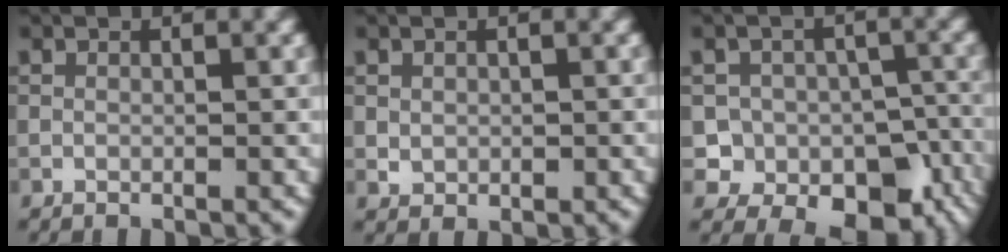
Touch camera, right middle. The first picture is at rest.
{"total": 1.1, "force": [0.2, 1.0, 0.5], "torque": [-0.008, -0.004, 0.006]}
{"total": 10.4, "force": [-5.1, 8.4, 3.6], "torque": [-0.035, -0.003, -0.089]}